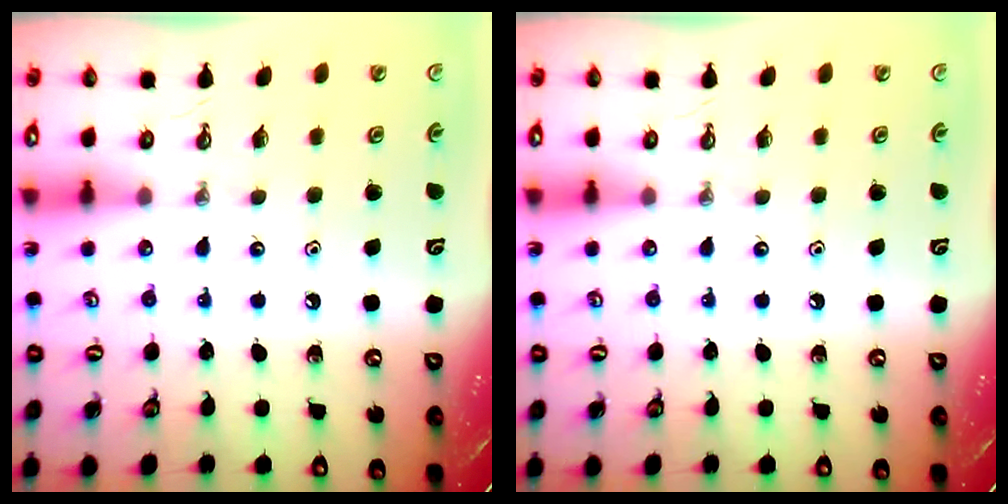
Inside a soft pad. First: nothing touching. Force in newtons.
{"total": 0.0}